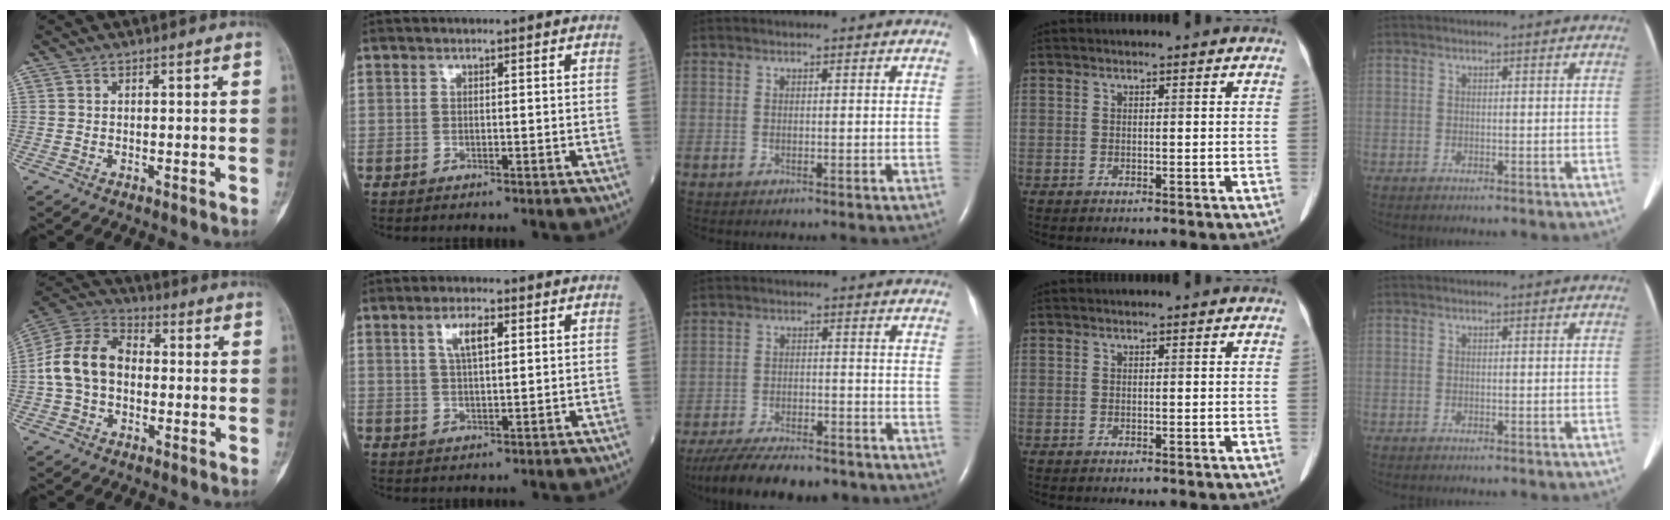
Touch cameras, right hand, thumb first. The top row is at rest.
{"thumb": {"total": 12.3, "force": [-0.8, 9.0, 8.4], "torque": [-0.148, 0.039, -0.027]}, "index": {"total": 4.3, "force": [1.8, 1.1, 3.8], "torque": [-0.073, 0.006, 0.034]}, "middle": {"total": 15.1, "force": [-12.6, 4.2, 7.3], "torque": [-0.148, -0.018, -0.191]}}